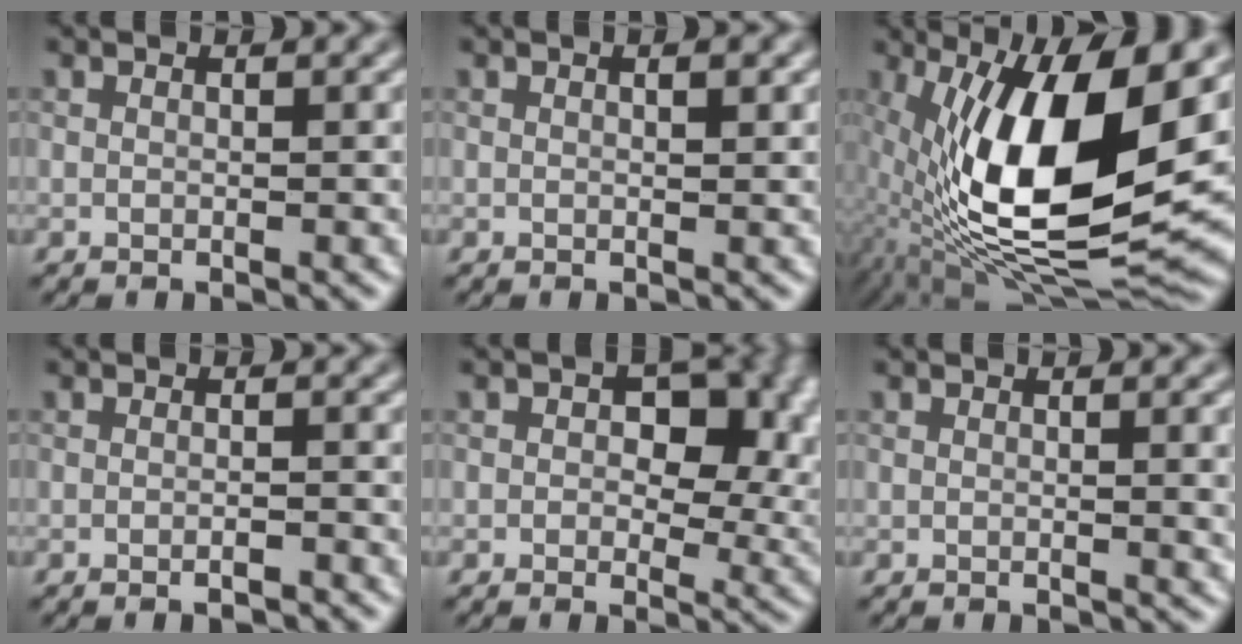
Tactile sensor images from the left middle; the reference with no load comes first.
{"total": 1.1, "force": [0.4, 0.4, 0.9], "torque": [-0.003, 0.005, 0.003]}
{"total": 14.3, "force": [0.9, 5.7, 13.1], "torque": [-0.234, -0.010, 0.020]}
{"total": 1.0, "force": [-0.9, -0.1, 0.5], "torque": [-0.009, 0.000, -0.012]}
{"total": 10.1, "force": [2.1, 6.4, 7.5], "torque": [-0.104, -0.004, 0.054]}
{"total": 3.0, "force": [0.7, 1.2, 2.7], "torque": [-0.020, 0.009, 0.012]}